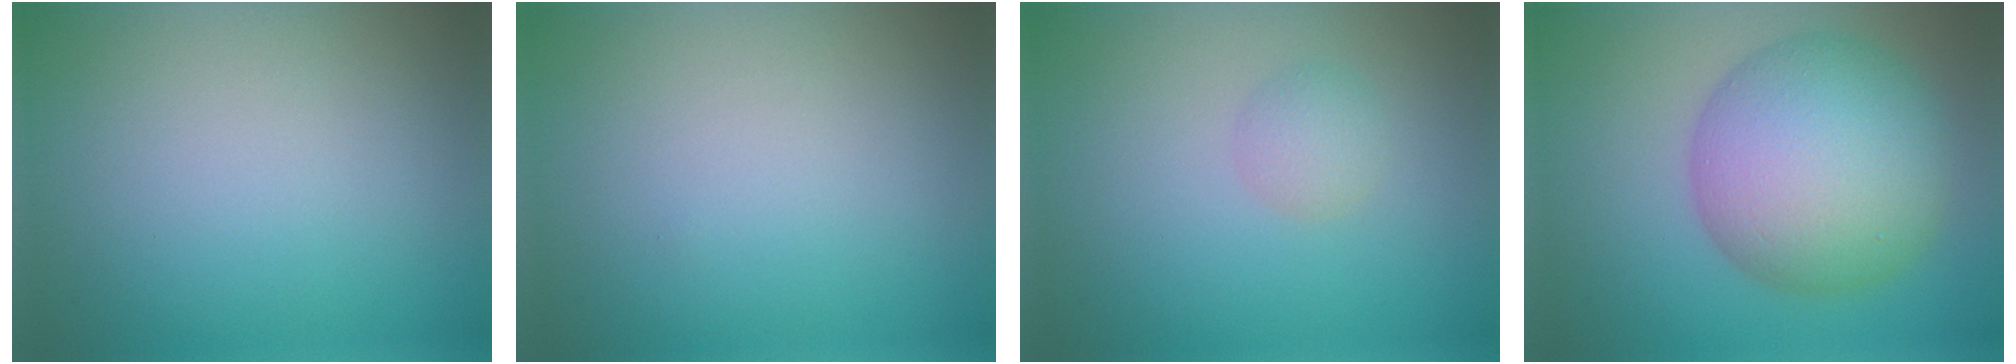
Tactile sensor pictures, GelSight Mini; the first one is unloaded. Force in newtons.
{"total": 0.0}
{"total": 1.7, "press": 1.7, "slide": 0.0}
{"total": 11.5, "press": 11.5, "slide": 0.2}